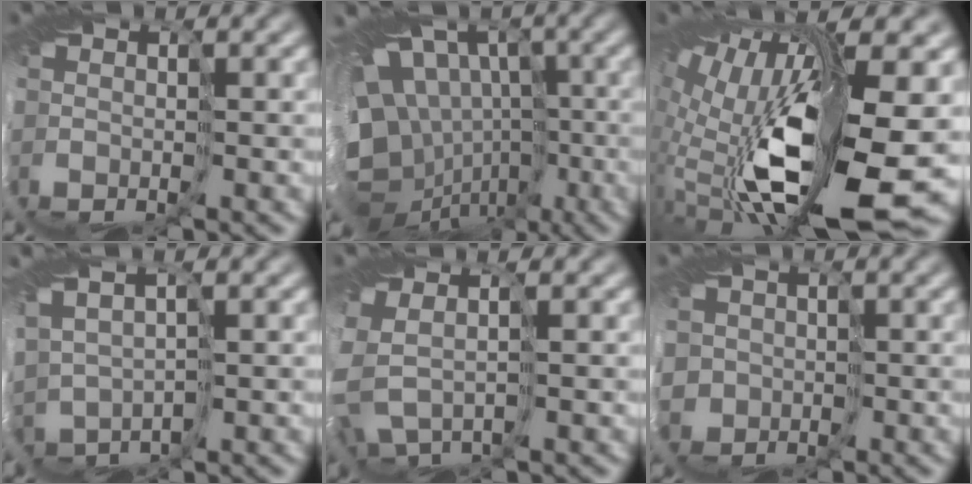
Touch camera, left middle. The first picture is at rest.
{"total": 13.9, "force": [-0.3, 11.5, 7.7], "torque": [-0.149, -0.018, 0.008]}
{"total": 15.6, "force": [-1.0, 6.9, 14.0], "torque": [-0.284, -0.045, -0.001]}
{"total": 2.2, "force": [1.6, 1.4, 0.6], "torque": [-0.037, 0.016, 0.046]}
{"total": 3.1, "force": [-0.4, 2.3, 2.0], "torque": [-0.082, -0.023, 0.004]}
{"total": 6.2, "force": [-1.5, 6.0, 0.9], "torque": [-0.053, -0.023, -0.037]}